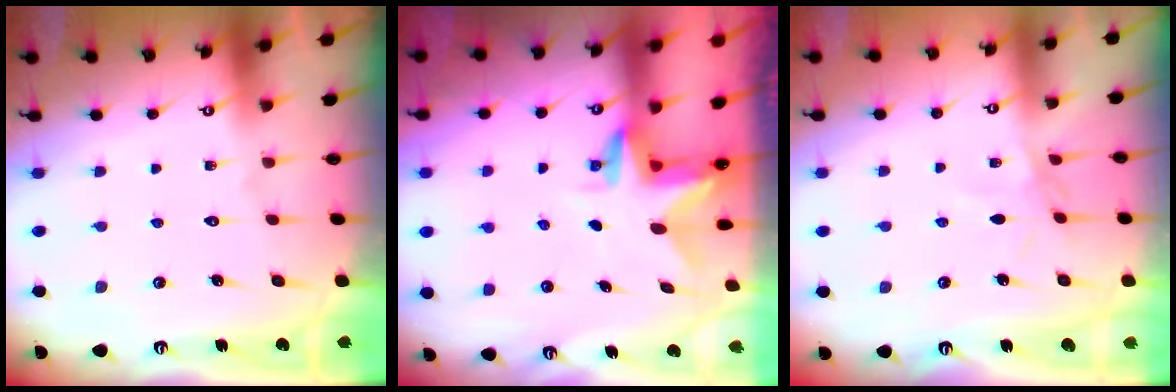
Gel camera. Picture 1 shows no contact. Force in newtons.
{"total": 3.0, "press": 3.0, "slide": 0.3}
{"total": 2.9, "press": 2.8, "slide": 0.5}